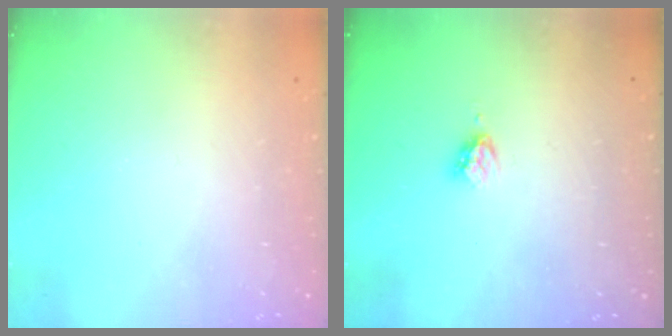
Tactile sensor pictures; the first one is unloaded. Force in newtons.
{"total": 4.5, "press": 4.5, "slide": 0.5}